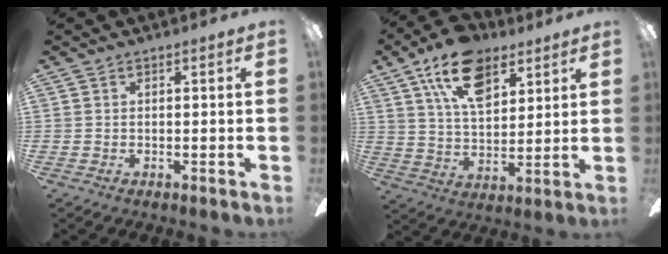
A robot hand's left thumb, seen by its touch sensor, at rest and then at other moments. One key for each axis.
{"total": 16.5, "fx": 9.4, "fy": 9.0, "fz": 10.1, "tx": -0.170, "ty": -0.022, "tz": 0.169}